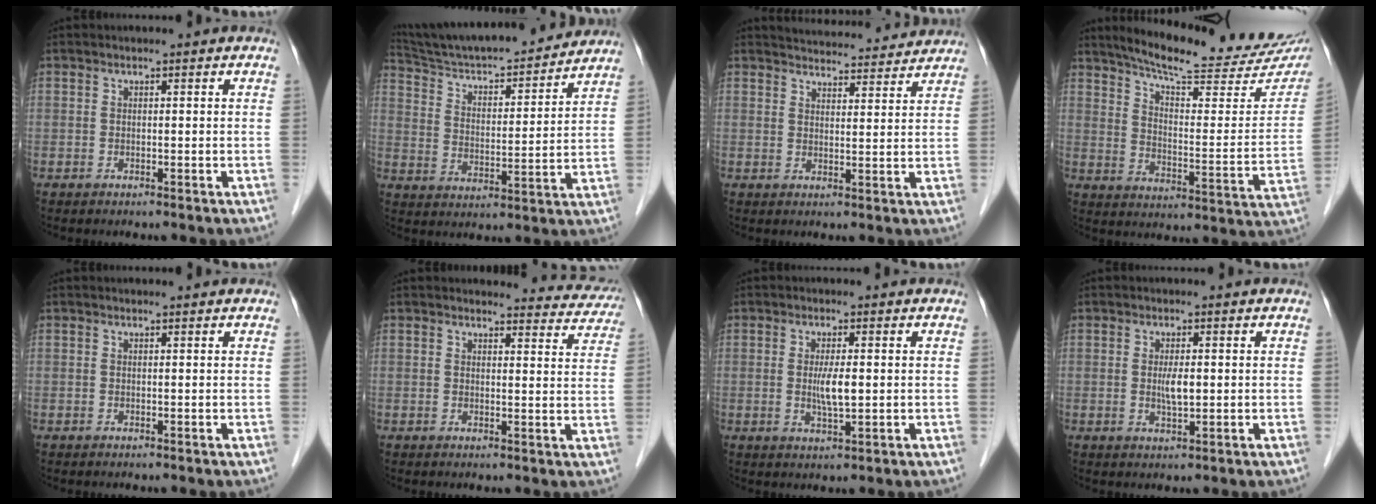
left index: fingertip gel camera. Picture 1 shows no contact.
{"total": 21.5, "force": [19.9, 2.4, 7.8], "torque": [-0.127, 0.006, 0.298]}
{"total": 12.9, "force": [12.4, 2.1, 2.5], "torque": [-0.023, 0.013, 0.152]}
{"total": 22.4, "force": [19.4, 3.2, 10.8], "torque": [-0.157, -0.044, 0.252]}
{"total": 0.7, "force": [0.7, 0.1, 0.1], "torque": [-0.011, 0.003, 0.007]}
{"total": 8.9, "force": [8.7, 1.9, 0.1], "torque": [0.029, -0.032, 0.068]}
{"total": 3.7, "force": [-0.1, 0.6, 3.6], "torque": [-0.070, -0.008, 0.001]}
{"total": 2.7, "force": [0.0, 0.6, 2.6], "torque": [-0.051, -0.006, 0.003]}